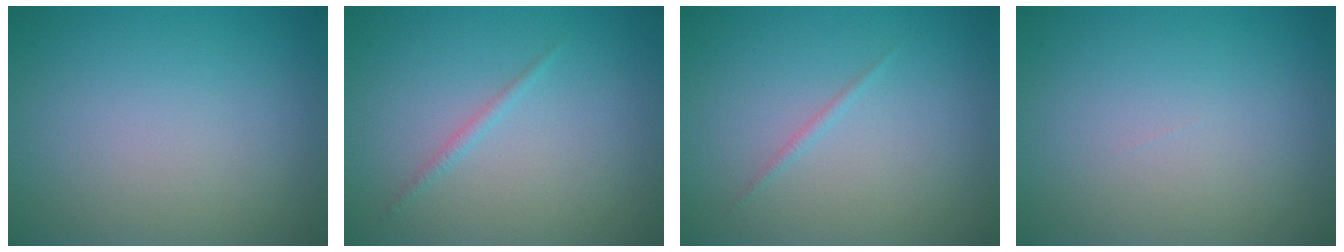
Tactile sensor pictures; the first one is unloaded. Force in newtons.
{"total": 0.7, "press": 0.7, "slide": 0.1}
{"total": 0.5, "press": 0.5, "slide": 0.0}
{"total": 0.0}